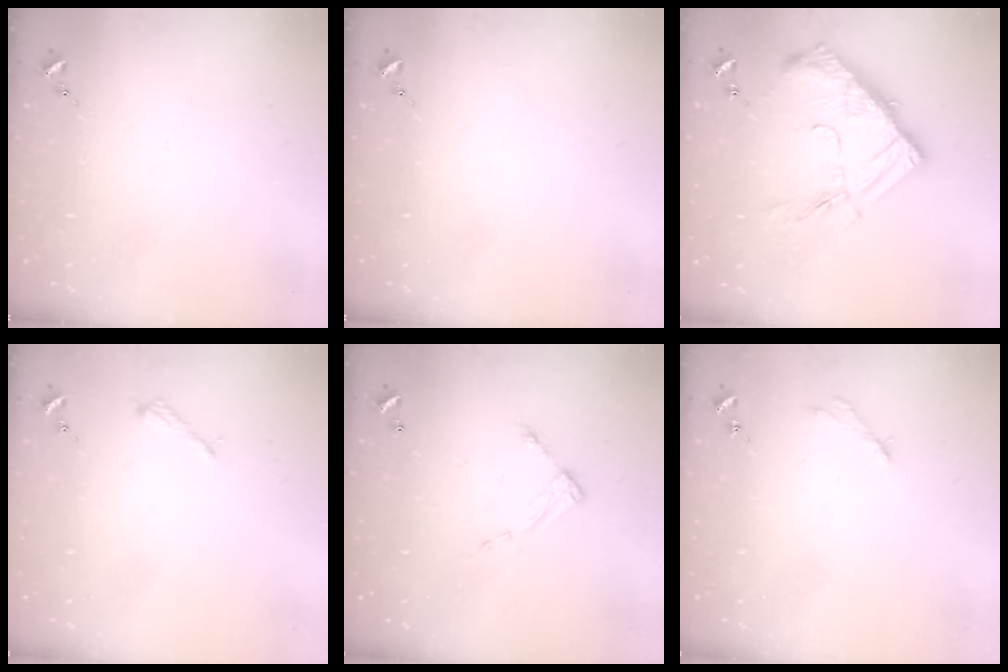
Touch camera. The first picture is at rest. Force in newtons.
{"total": 0.0}
{"total": 16.6, "press": 16.6, "slide": 1.1}
{"total": 2.2, "press": 2.2, "slide": 0.3}
{"total": 6.6, "press": 6.6, "slide": 0.5}
{"total": 2.5, "press": 2.5, "slide": 0.3}